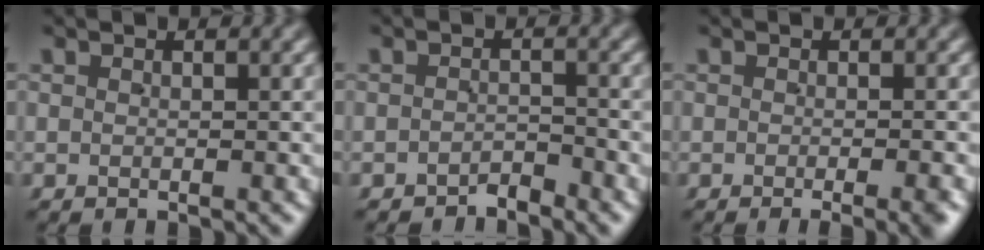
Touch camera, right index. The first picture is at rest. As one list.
[{"total": 1.9, "force": [-1.9, 0.5, 0.0], "torque": [0.012, -0.001, -0.036]}, {"total": 2.4, "force": [-1.4, 0.2, 1.9], "torque": [-0.012, 0.004, -0.025]}]